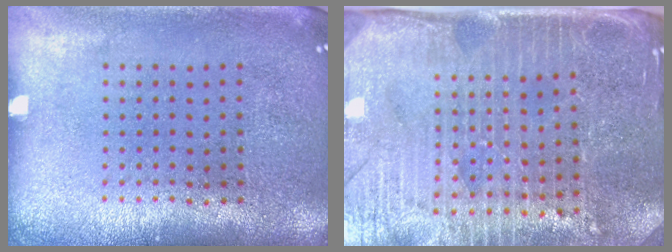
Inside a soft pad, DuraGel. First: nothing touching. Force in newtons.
{"total": 4.4, "press": 3.8, "slide": 2.1}